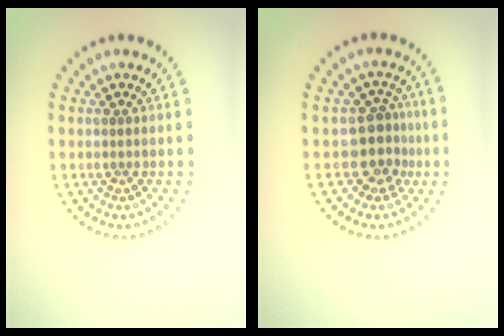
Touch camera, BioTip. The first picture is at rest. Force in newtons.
{"total": 3.4, "press": 2.8, "slide": 1.8}